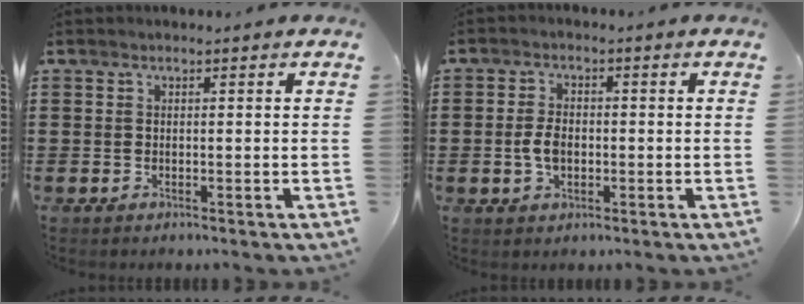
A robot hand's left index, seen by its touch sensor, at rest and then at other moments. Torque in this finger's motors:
{"motor_torque": [0.85, 0.91, 0.45, 0.08]}